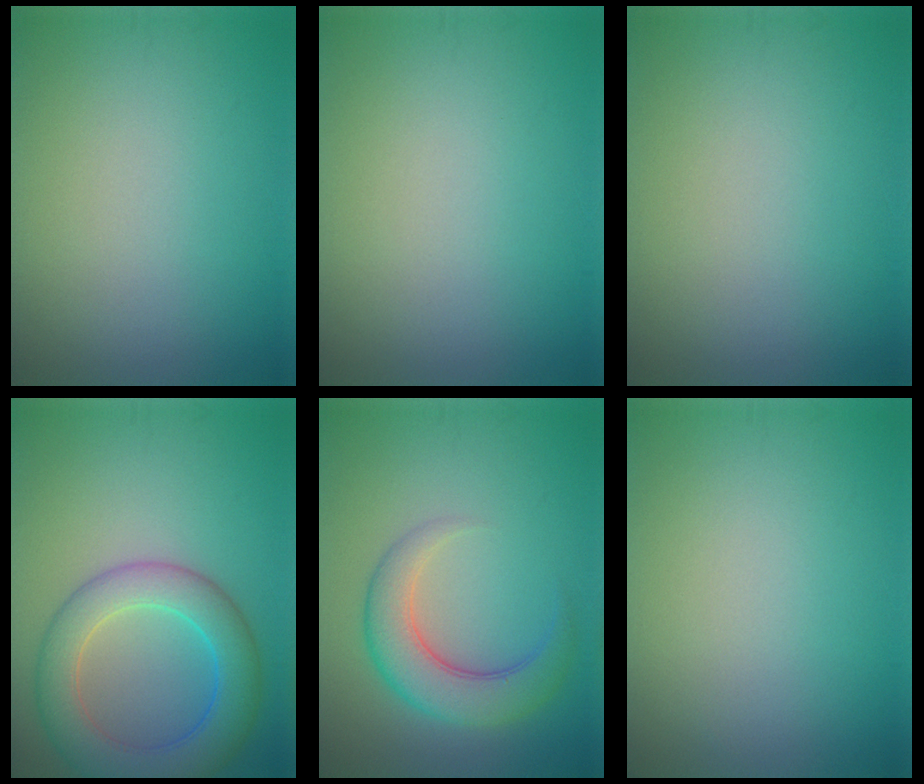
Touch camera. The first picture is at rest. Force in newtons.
{"total": 0.0}
{"total": 0.0}
{"total": 7.0, "press": 7.0, "slide": 0.2}
{"total": 5.4, "press": 5.4, "slide": 0.1}
{"total": 0.0}